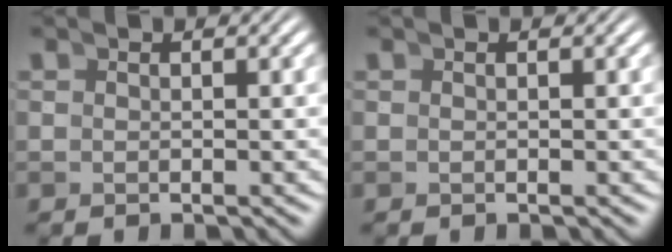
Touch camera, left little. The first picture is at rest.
{"total": 0.0}